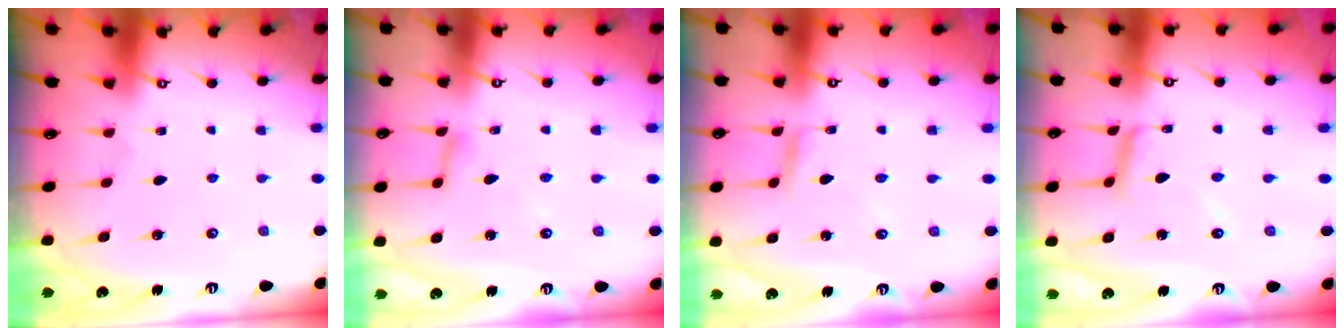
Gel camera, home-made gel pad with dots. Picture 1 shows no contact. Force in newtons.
{"total": 2.8, "press": 2.8, "slide": 0.2}
{"total": 3.1, "press": 3.1, "slide": 0.3}
{"total": 7.3, "press": 7.3, "slide": 0.2}